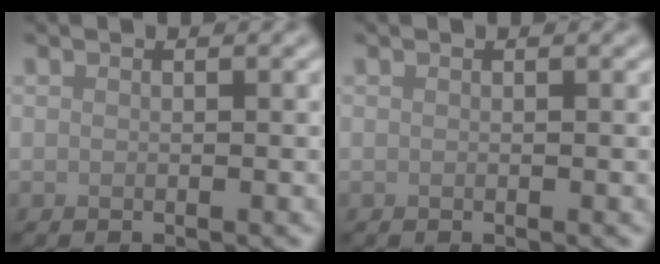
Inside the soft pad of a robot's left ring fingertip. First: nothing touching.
{"total": 0.0}